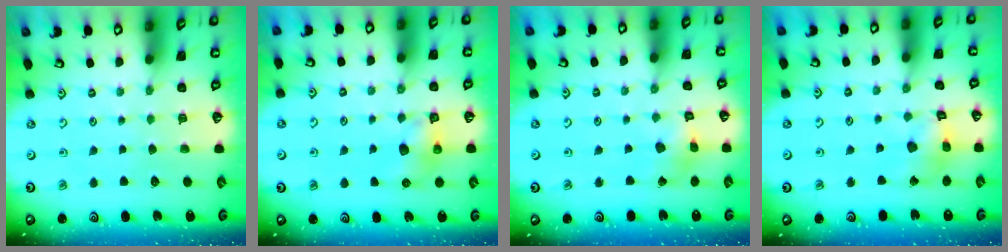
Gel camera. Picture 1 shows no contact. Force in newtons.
{"total": 7.6, "press": 7.6, "slide": 0.1}
{"total": 4.8, "press": 4.7, "slide": 0.6}
{"total": 10.1, "press": 10.1, "slide": 1.1}